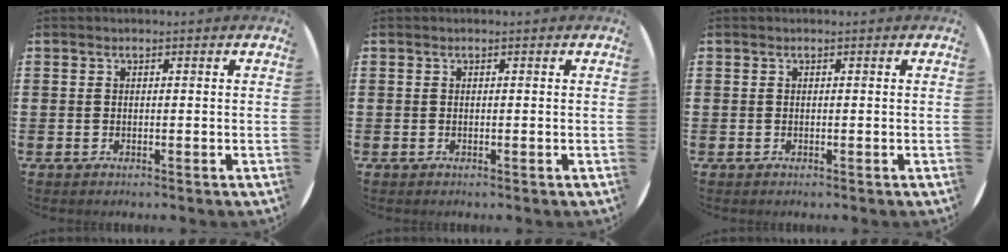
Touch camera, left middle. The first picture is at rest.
{"total": 0.0}
{"total": 0.0}